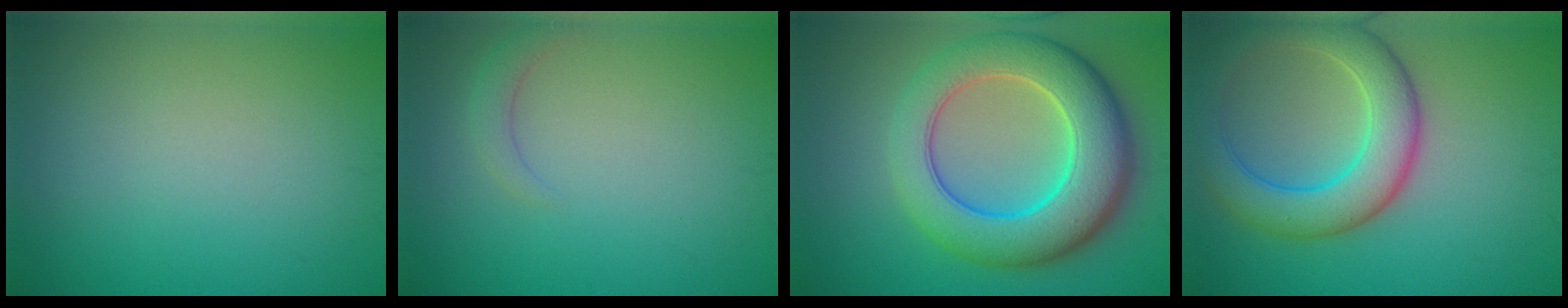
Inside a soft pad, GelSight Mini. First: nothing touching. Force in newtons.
{"total": 1.4, "press": 1.4, "slide": 0.2}
{"total": 10.5, "press": 10.4, "slide": 0.4}
{"total": 7.2, "press": 7.2, "slide": 0.5}